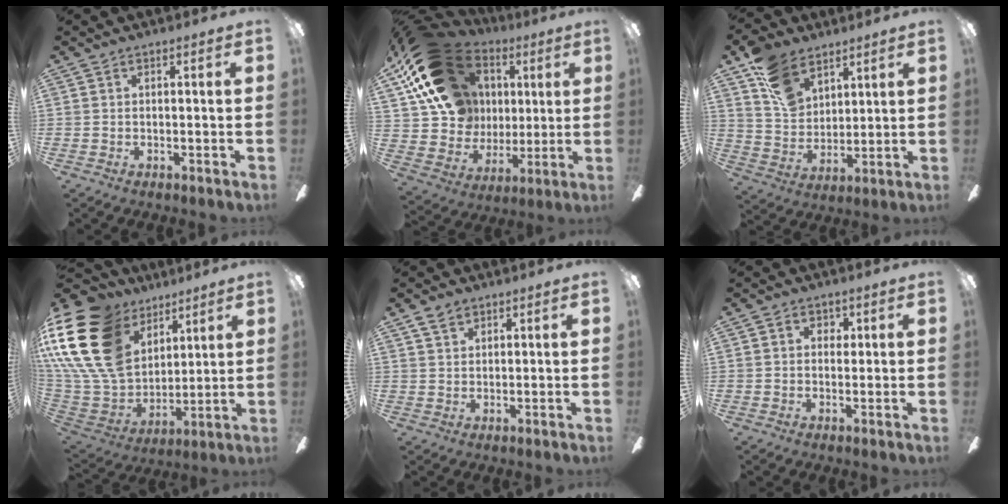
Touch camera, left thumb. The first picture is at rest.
{"total": 23.2, "force": [9.3, 17.7, 11.6], "torque": [-0.216, -0.030, 0.196]}
{"total": 13.0, "force": [8.4, 8.5, 5.4], "torque": [-0.106, -0.032, 0.165]}
{"total": 26.5, "force": [10.8, 18.7, 15.4], "torque": [-0.347, -0.057, 0.214]}
{"total": 3.7, "force": [2.6, 2.2, 1.3], "torque": [-0.024, -0.002, 0.050]}
{"total": 2.5, "force": [1.0, 1.9, 1.2], "torque": [-0.009, 0.002, 0.013]}